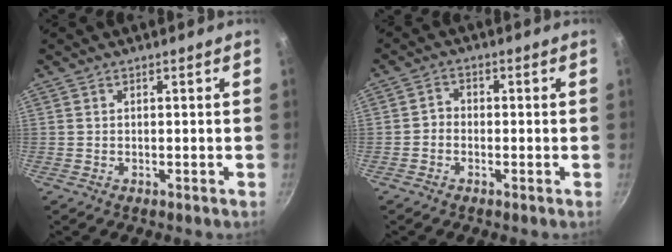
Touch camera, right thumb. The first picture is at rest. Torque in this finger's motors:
{"motor_torque": [-0.09, 0.00, 0.01, 0.23, 0.11]}